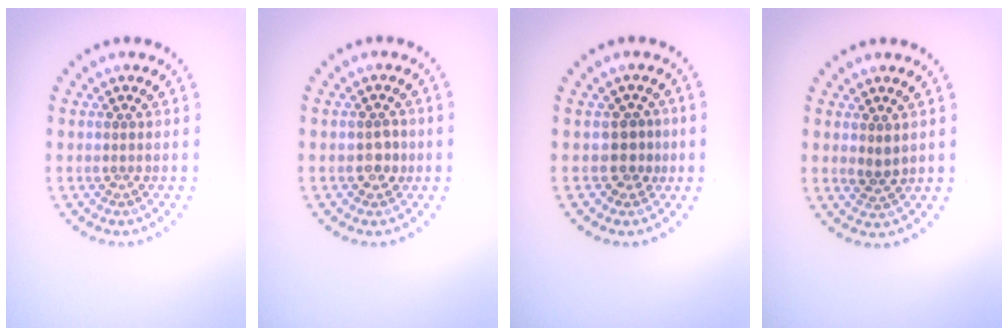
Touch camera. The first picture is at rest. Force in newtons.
{"total": 1.5, "press": 1.5, "slide": 0.3}
{"total": 1.9, "press": 1.5, "slide": 1.2}
{"total": 1.3, "press": 1.2, "slide": 0.6}